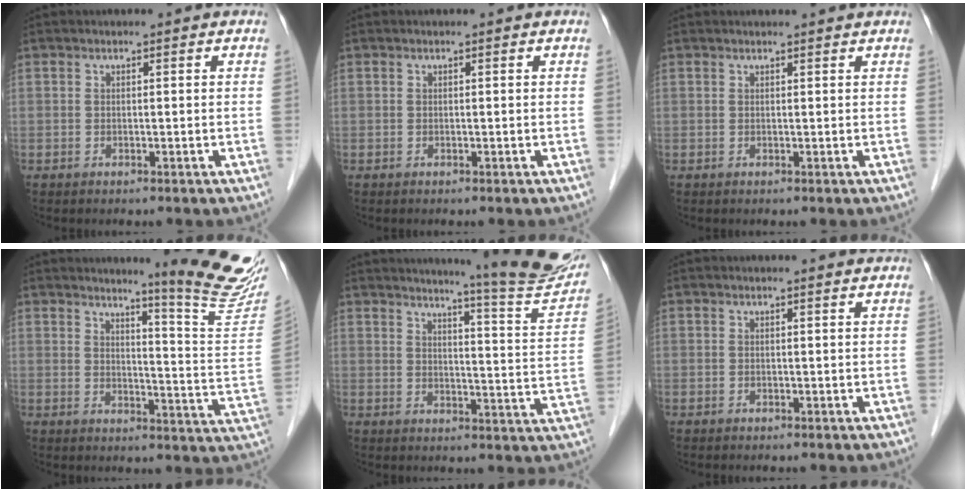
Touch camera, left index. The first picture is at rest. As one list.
[{"total": 0.0}, {"total": 2.4, "force": [2.4, -0.2, 0.6], "torque": [-0.010, 0.011, 0.027]}, {"total": 14.2, "force": [12.4, -1.3, 6.7], "torque": [-0.082, -0.093, 0.143]}, {"total": 17.5, "force": [15.9, -0.5, 7.5], "torque": [-0.098, -0.087, 0.183]}, {"total": 0.9, "force": [0.8, -0.1, 0.1], "torque": [-0.013, -0.001, 0.008]}]